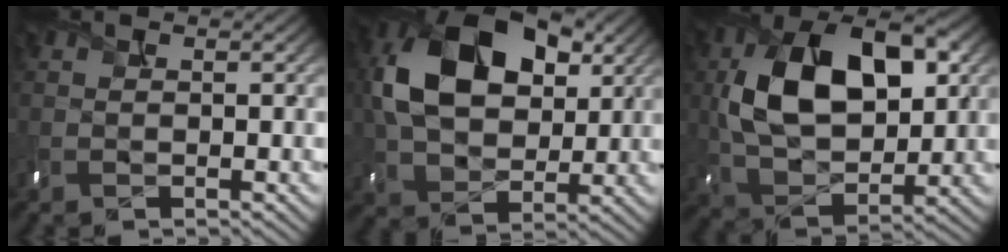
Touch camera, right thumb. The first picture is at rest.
{"total": 15.0, "force": [3.9, 10.0, 10.4], "torque": [-0.219, 0.015, 0.070]}
{"total": 14.8, "force": [3.2, 9.0, 11.2], "torque": [-0.213, 0.008, 0.055]}